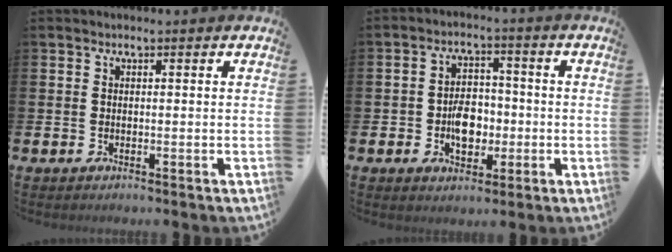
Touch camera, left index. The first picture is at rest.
{"total": 5.1, "force": [-1.1, 3.7, 3.4], "torque": [-0.043, 0.001, -0.027]}